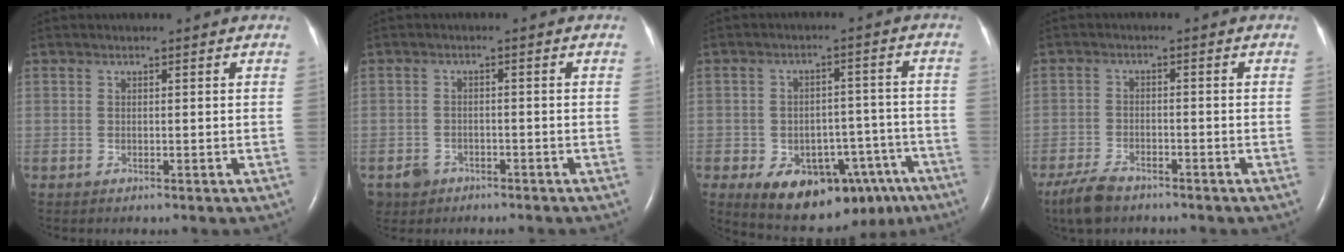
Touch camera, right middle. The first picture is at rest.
{"total": 3.2, "force": [-2.0, 2.4, 0.4], "torque": [-0.015, 0.006, -0.030]}
{"total": 15.9, "force": [-9.1, 8.9, 9.6], "torque": [-0.126, 0.025, -0.117]}
{"total": 5.6, "force": [-4.4, 2.1, 2.6], "torque": [-0.064, -0.010, -0.081]}